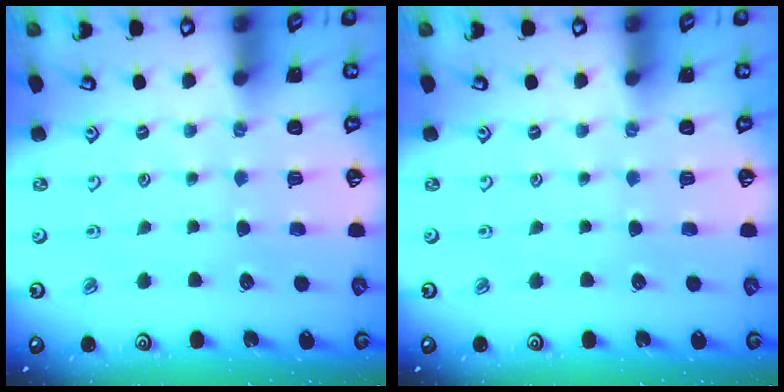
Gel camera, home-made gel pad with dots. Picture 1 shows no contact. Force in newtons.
{"total": 0.0}